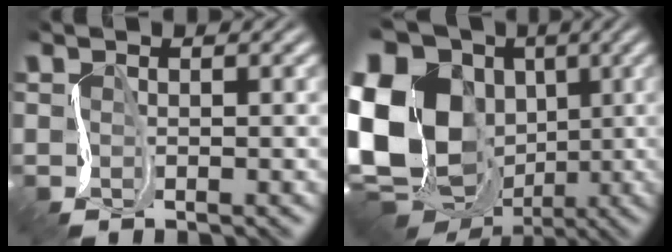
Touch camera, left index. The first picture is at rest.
{"total": 19.1, "force": [-2.2, 15.7, 10.6], "torque": [-0.222, -0.020, -0.060]}